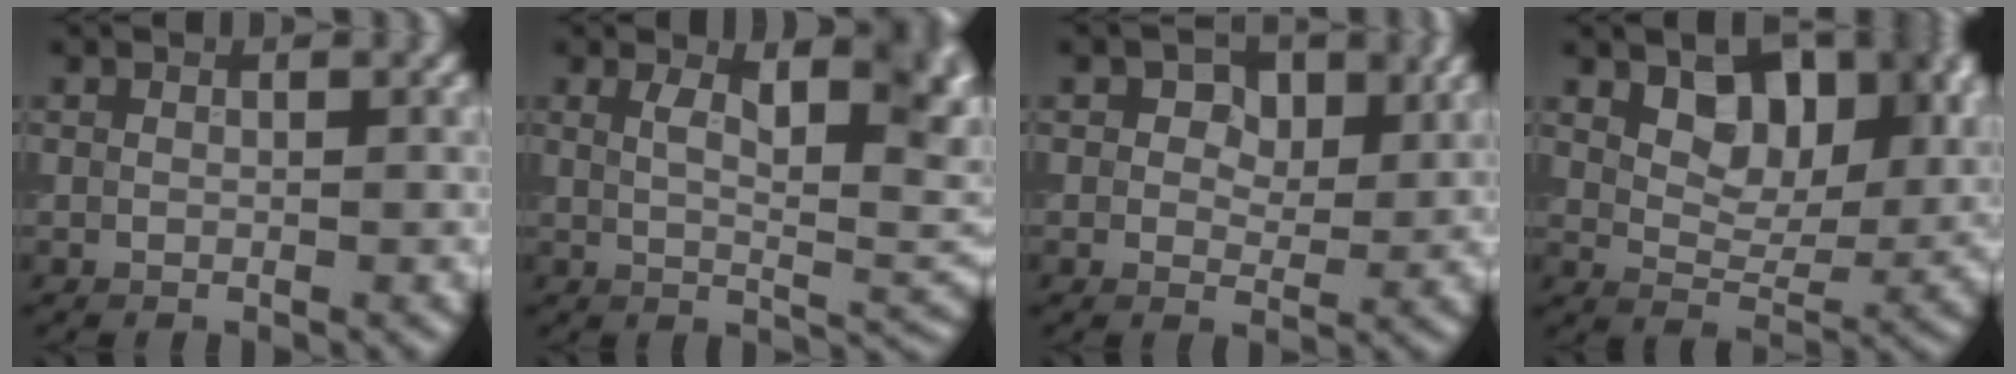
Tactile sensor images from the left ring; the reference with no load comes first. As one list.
[{"total": 7.2, "force": [2.2, 2.6, 6.4], "torque": [-0.085, 0.001, 0.039]}, {"total": 3.4, "force": [1.5, 2.2, 2.1], "torque": [-0.021, 0.003, 0.011]}, {"total": 7.4, "force": [3.4, 4.4, 4.9], "torque": [-0.075, -0.013, 0.052]}]